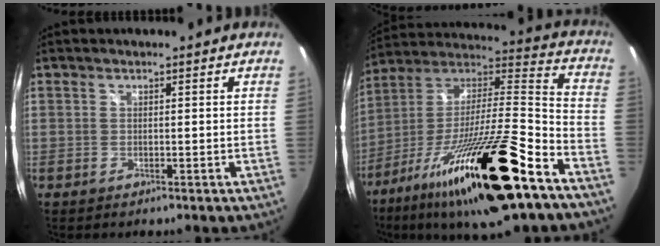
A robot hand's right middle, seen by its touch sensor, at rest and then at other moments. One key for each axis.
{"total": 30.4, "fx": -18.1, "fy": 5.2, "fz": 23.9, "tx": -0.403, "ty": -0.051, "tz": -0.305}